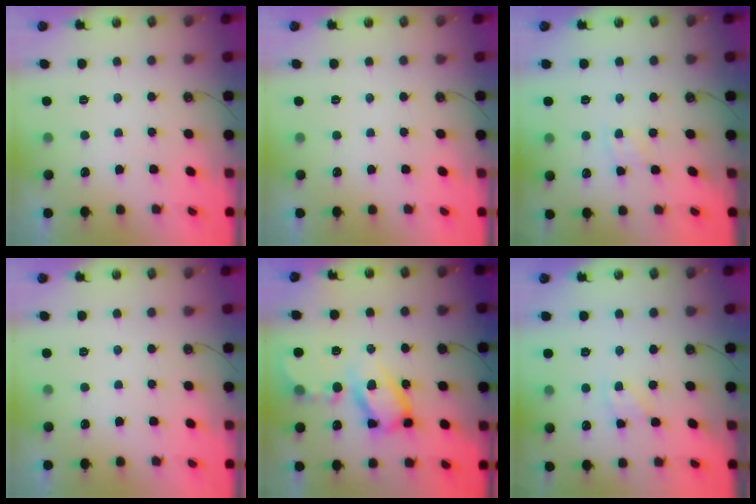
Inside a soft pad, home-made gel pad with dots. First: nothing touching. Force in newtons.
{"total": 0.0}
{"total": 3.5, "press": 3.4, "slide": 0.5}
{"total": 0.0}
{"total": 14.7, "press": 14.6, "slide": 1.2}
{"total": 2.6, "press": 2.6, "slide": 0.4}